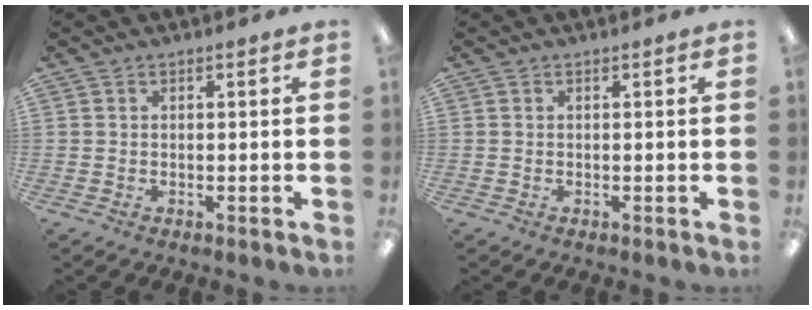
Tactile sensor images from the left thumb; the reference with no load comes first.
{"total": 0.0}